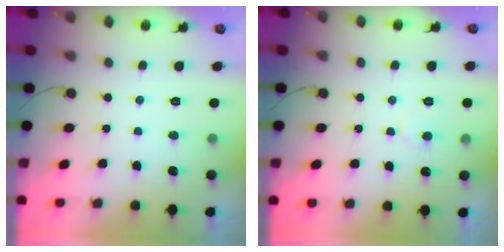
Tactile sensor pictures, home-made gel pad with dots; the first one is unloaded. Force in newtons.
{"total": 3.3, "press": 3.3, "slide": 0.2}